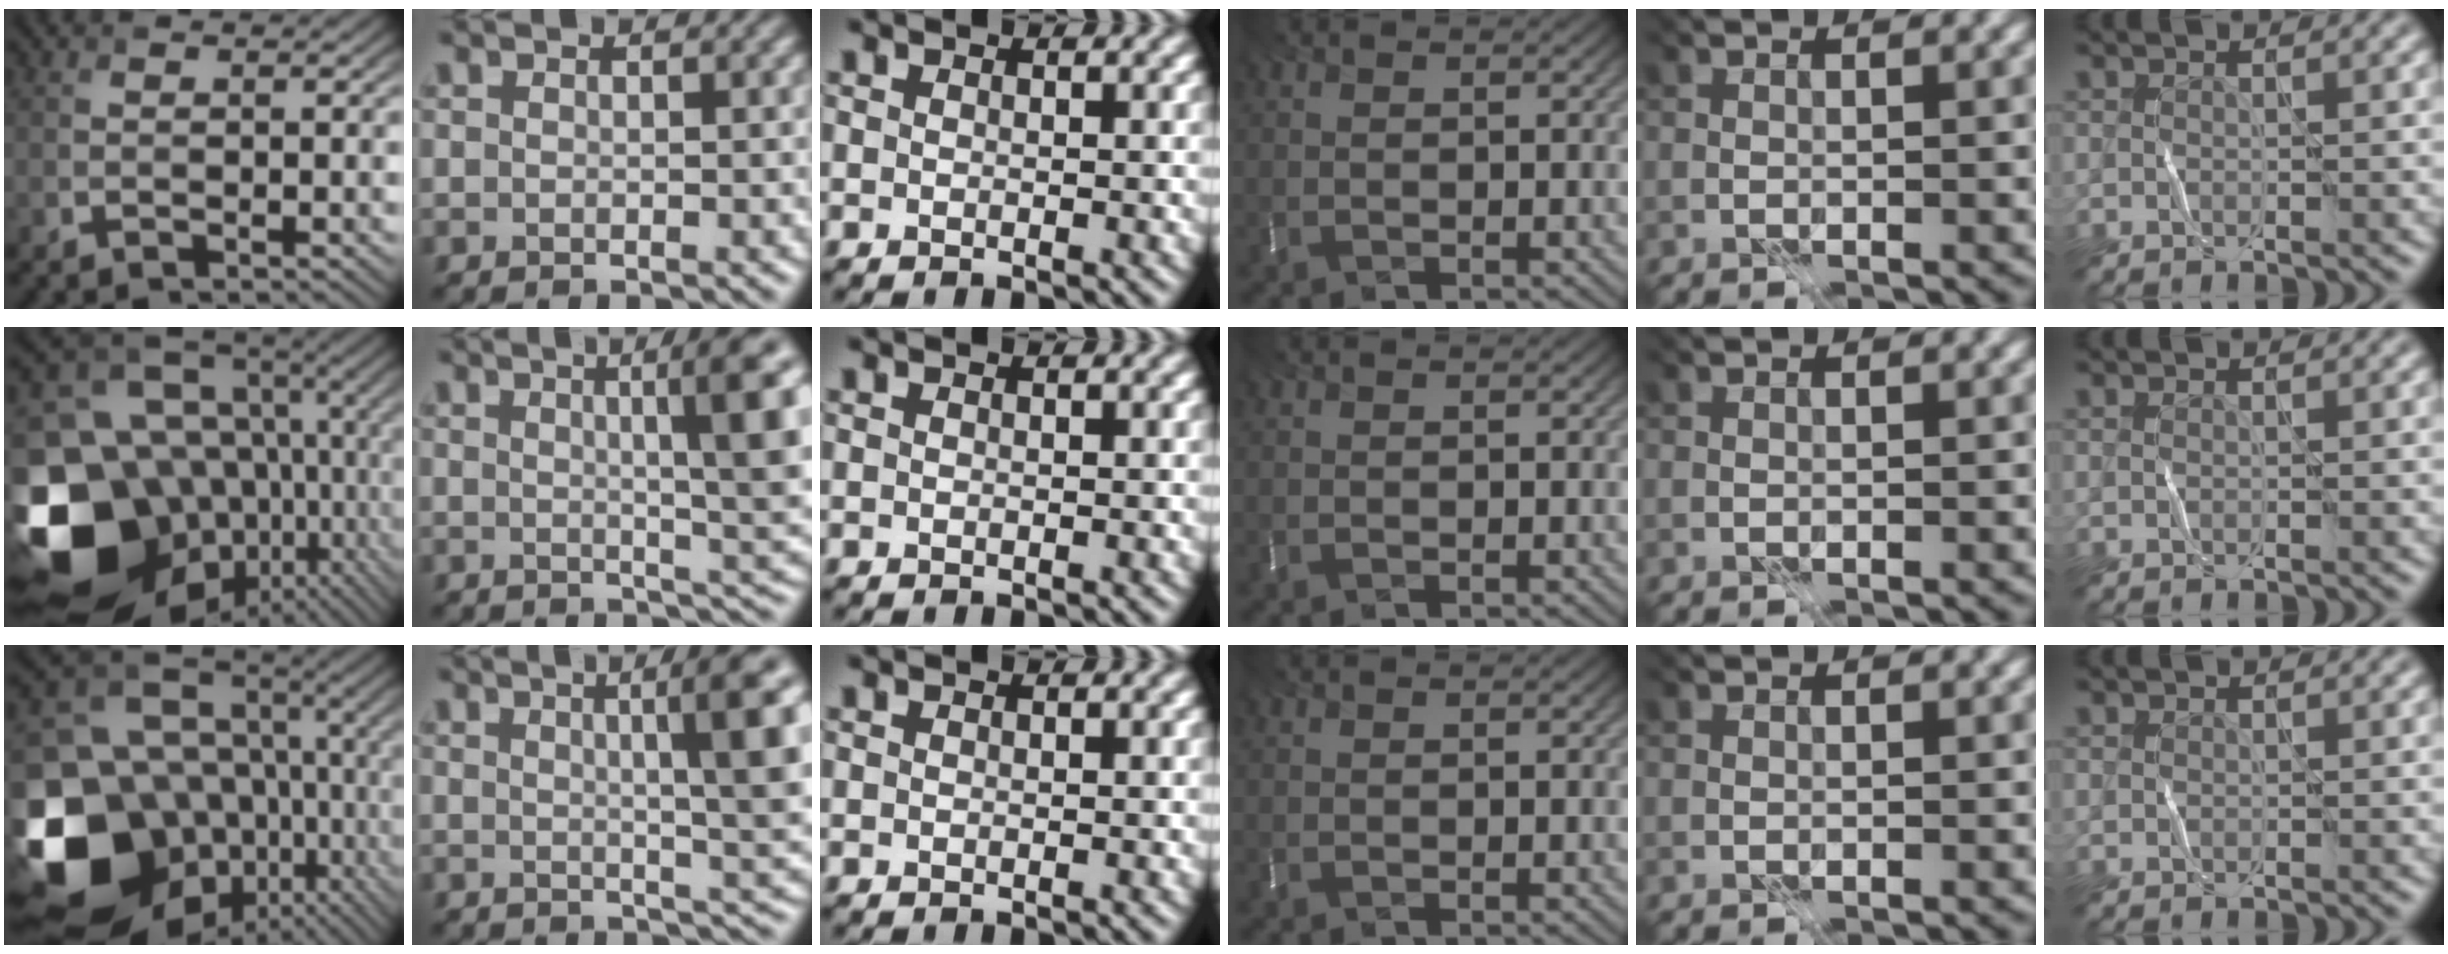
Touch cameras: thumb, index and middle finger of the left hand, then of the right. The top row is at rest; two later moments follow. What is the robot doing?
{"motion": "fold", "object": "bubble wrap"}